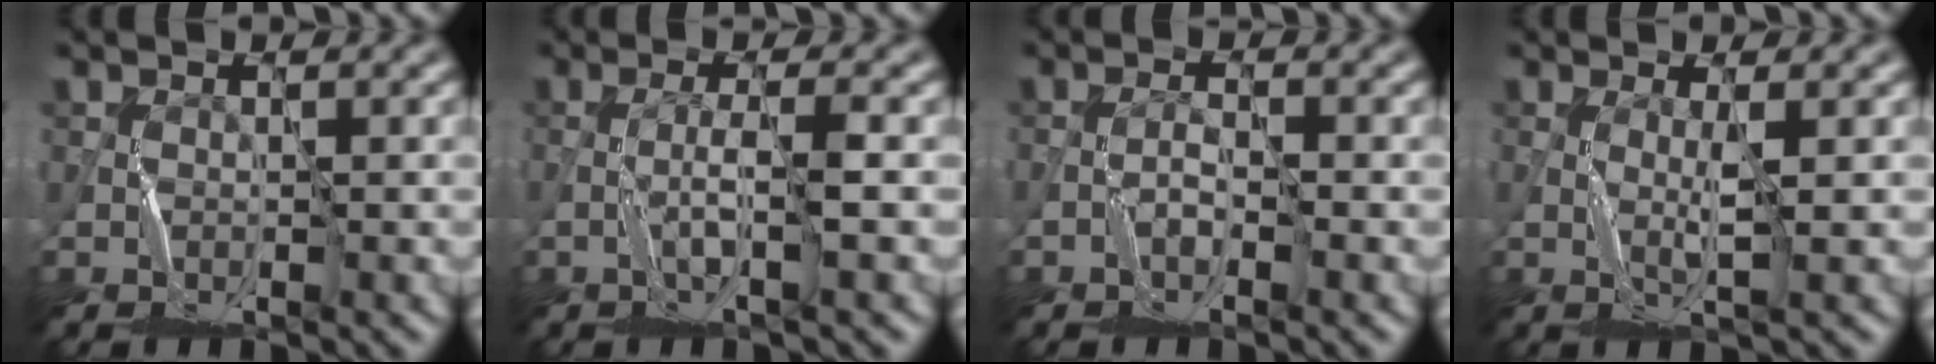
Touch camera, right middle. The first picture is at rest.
{"total": 1.8, "force": [-0.6, -0.8, 1.5], "torque": [-0.033, 0.007, -0.017]}
{"total": 0.8, "force": [-0.7, -0.5, -0.2], "torque": [-0.001, 0.003, -0.015]}
{"total": 1.3, "force": [0.4, -0.9, 0.8], "torque": [-0.026, -0.004, 0.010]}